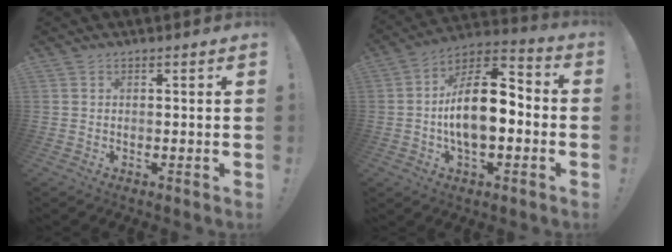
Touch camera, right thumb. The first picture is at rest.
{"total": 16.1, "force": [-2.2, 8.2, 13.7], "torque": [-0.241, 0.014, -0.039]}